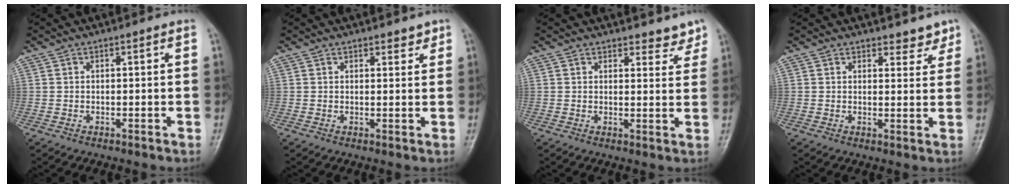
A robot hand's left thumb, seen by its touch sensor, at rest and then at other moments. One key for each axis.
{"total": 1.9, "fx": 1.5, "fy": 0.9, "fz": 0.7, "tx": 0.004, "ty": -0.009, "tz": 0.017}
{"total": 4.0, "fx": 3.5, "fy": 1.7, "fz": 0.8, "tx": 0.016, "ty": -0.025, "tz": 0.036}
{"total": 3.4, "fx": 2.9, "fy": 1.7, "fz": 0.7, "tx": 0.015, "ty": -0.021, "tz": 0.033}